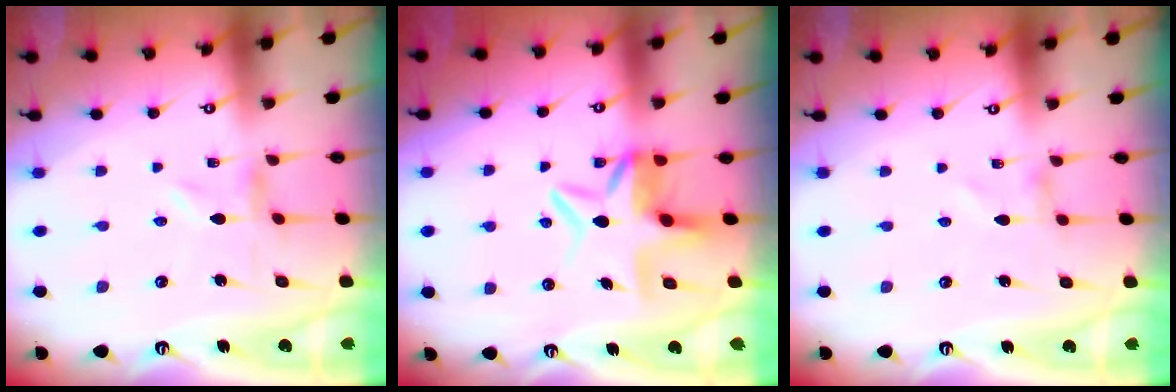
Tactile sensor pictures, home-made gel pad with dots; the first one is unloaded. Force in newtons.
{"total": 6.5, "press": 6.2, "slide": 2.1}
{"total": 0.9, "press": 0.9, "slide": 0.1}